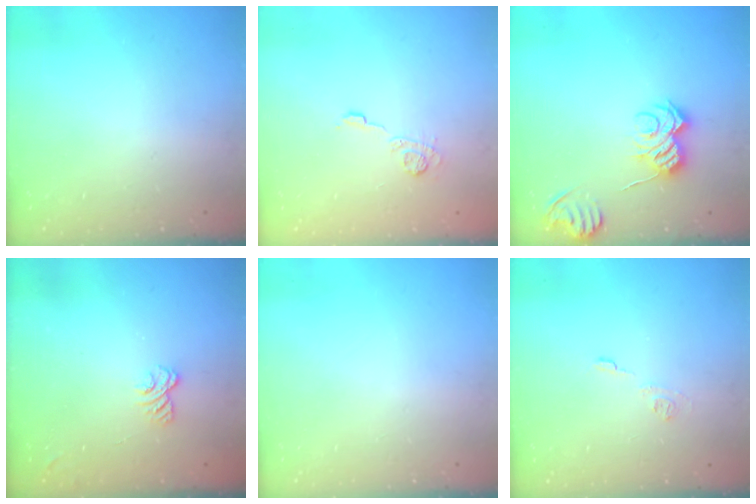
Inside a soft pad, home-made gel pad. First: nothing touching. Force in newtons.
{"total": 6.2, "press": 6.2, "slide": 0.9}
{"total": 9.1, "press": 9.1, "slide": 0.6}
{"total": 2.3, "press": 1.9, "slide": 1.2}
{"total": 0.0}
{"total": 5.1, "press": 5.1, "slide": 0.7}